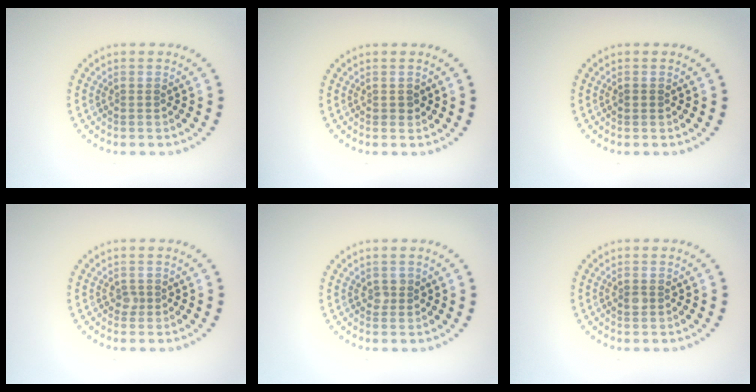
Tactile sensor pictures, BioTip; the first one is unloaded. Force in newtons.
{"total": 0.8, "press": 0.8, "slide": 0.1}
{"total": 0.7, "press": 0.6, "slide": 0.1}
{"total": 0.7, "press": 0.6, "slide": 0.5}
{"total": 0.9, "press": 0.9, "slide": 0.2}
{"total": 0.9, "press": 0.9, "slide": 0.1}